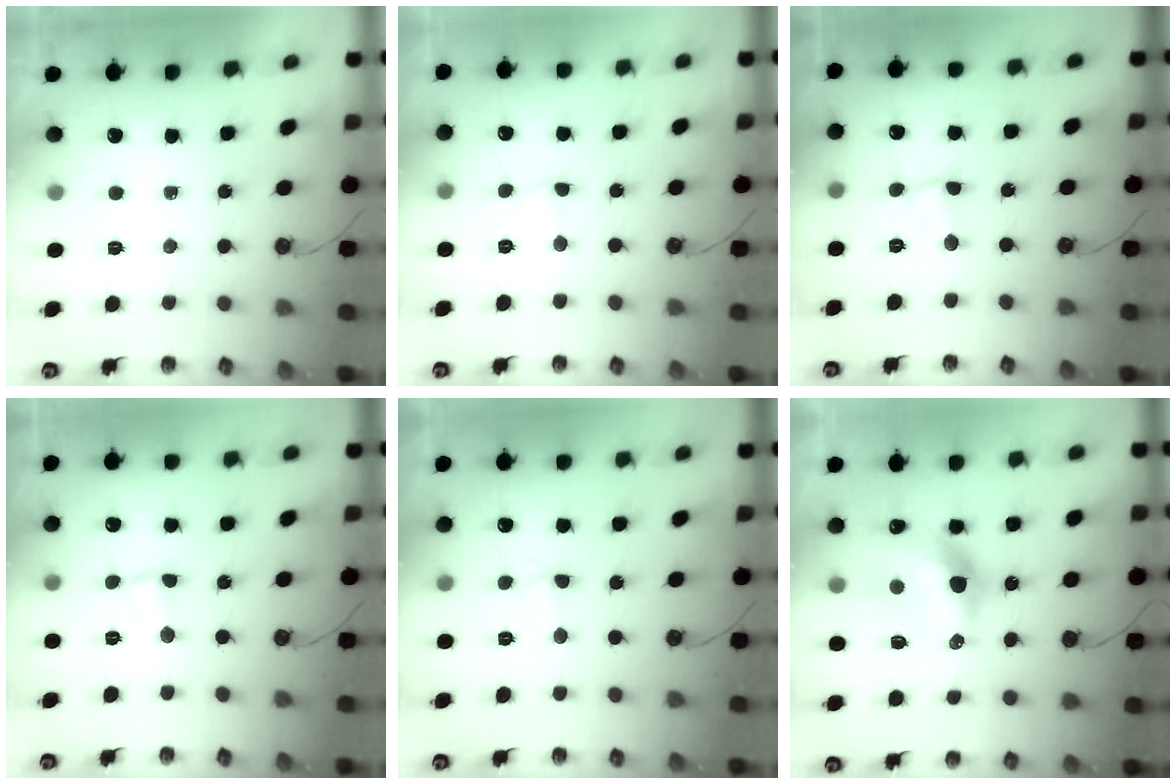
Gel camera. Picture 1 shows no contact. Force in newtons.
{"total": 2.0, "press": 1.9, "slide": 0.5}
{"total": 1.2, "press": 1.1, "slide": 0.4}
{"total": 4.0, "press": 2.2, "slide": 3.3}
{"total": 3.0, "press": 2.9, "slide": 0.5}
{"total": 14.1, "press": 14.1, "slide": 0.8}